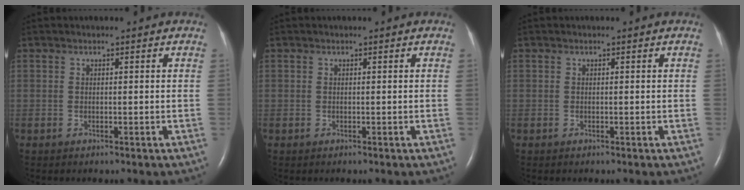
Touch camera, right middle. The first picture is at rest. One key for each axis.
{"total": 0.0}
{"total": 0.0}